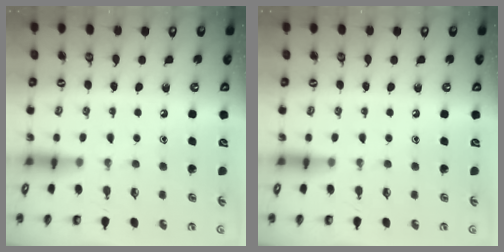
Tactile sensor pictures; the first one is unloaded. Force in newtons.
{"total": 0.0}